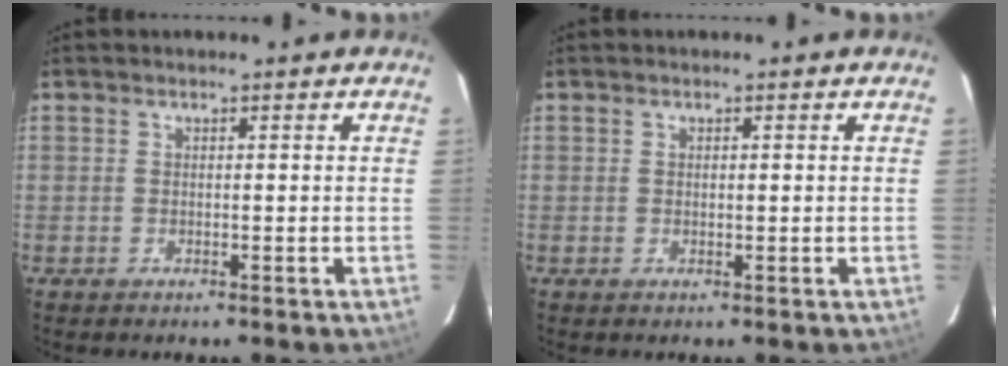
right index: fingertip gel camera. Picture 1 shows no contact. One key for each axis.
{"total": 0.5, "fx": 0.1, "fy": 0.3, "fz": 0.4, "tx": -0.008, "ty": 0.002, "tz": 0.002}